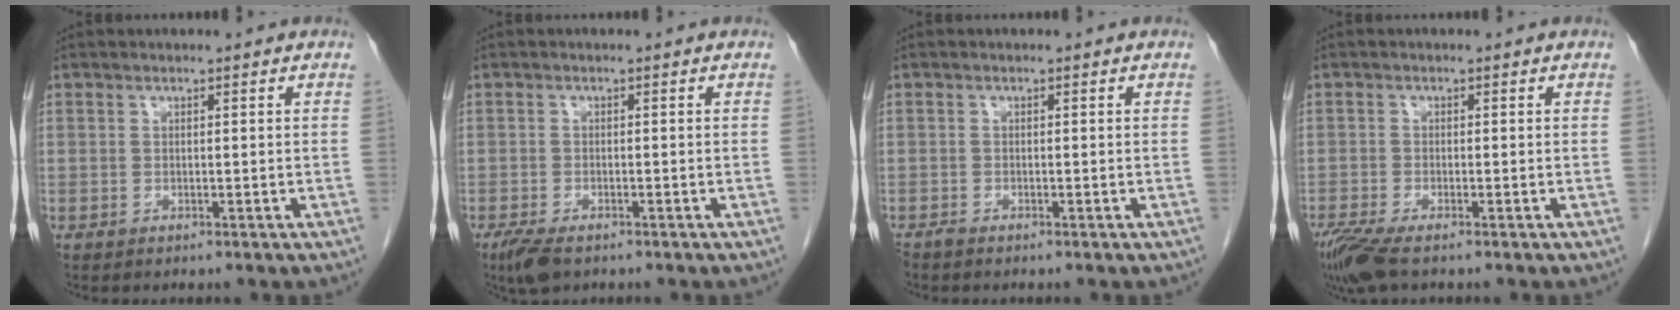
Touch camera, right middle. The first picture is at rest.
{"total": 3.9, "force": [-2.8, 1.3, 2.5], "torque": [-0.053, -0.010, -0.045]}
{"total": 0.8, "force": [-0.7, 0.0, 0.3], "torque": [-0.012, -0.003, -0.015]}
{"total": 4.8, "force": [-3.5, 0.6, 3.2], "torque": [-0.068, -0.015, -0.067]}